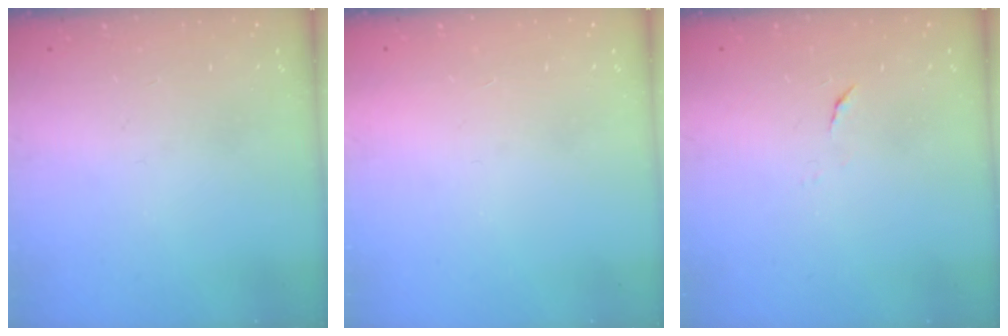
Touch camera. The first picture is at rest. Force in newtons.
{"total": 1.5, "press": 1.5, "slide": 0.1}
{"total": 3.9, "press": 3.9, "slide": 0.4}